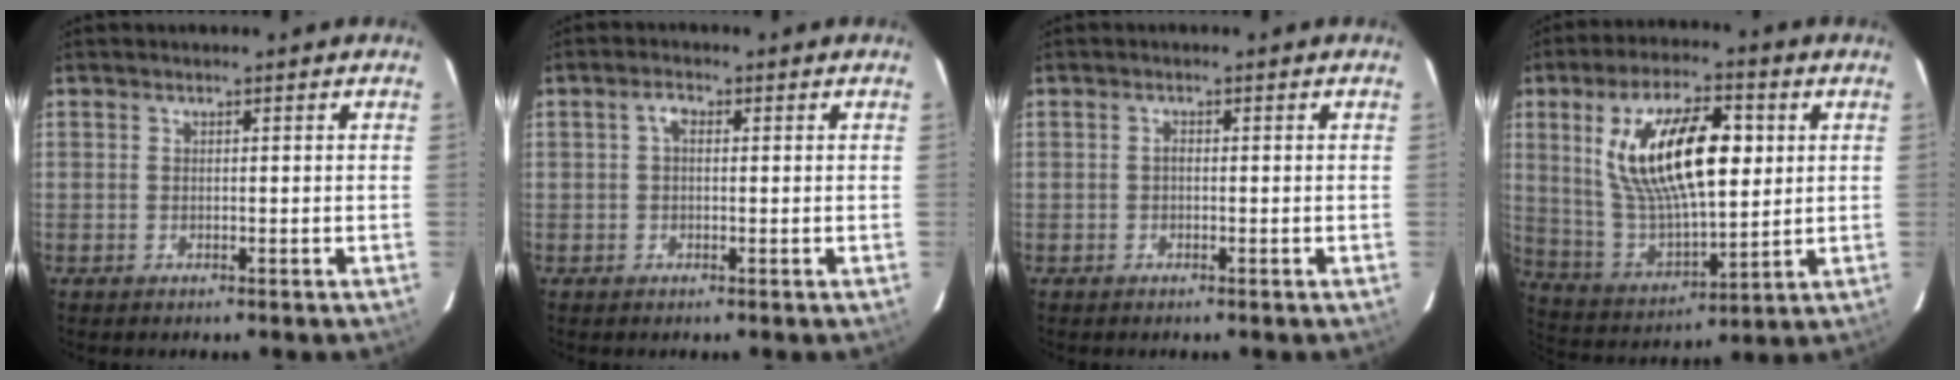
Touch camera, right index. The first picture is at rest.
{"total": 1.9, "force": [0.2, 1.1, 1.5], "torque": [-0.030, 0.010, 0.002]}
{"total": 0.5, "force": [-0.2, 0.3, 0.4], "torque": [-0.006, 0.004, -0.006]}
{"total": 19.9, "force": [5.1, 8.0, 17.5], "torque": [-0.324, 0.010, 0.107]}